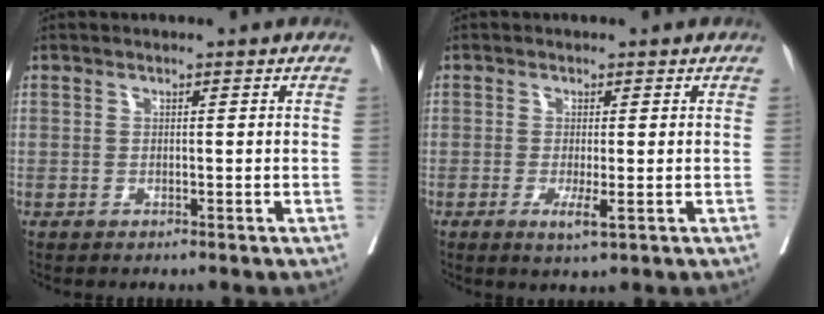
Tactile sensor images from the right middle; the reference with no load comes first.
{"total": 2.7, "force": [-0.8, 0.2, 2.6], "torque": [-0.041, -0.008, -0.012]}